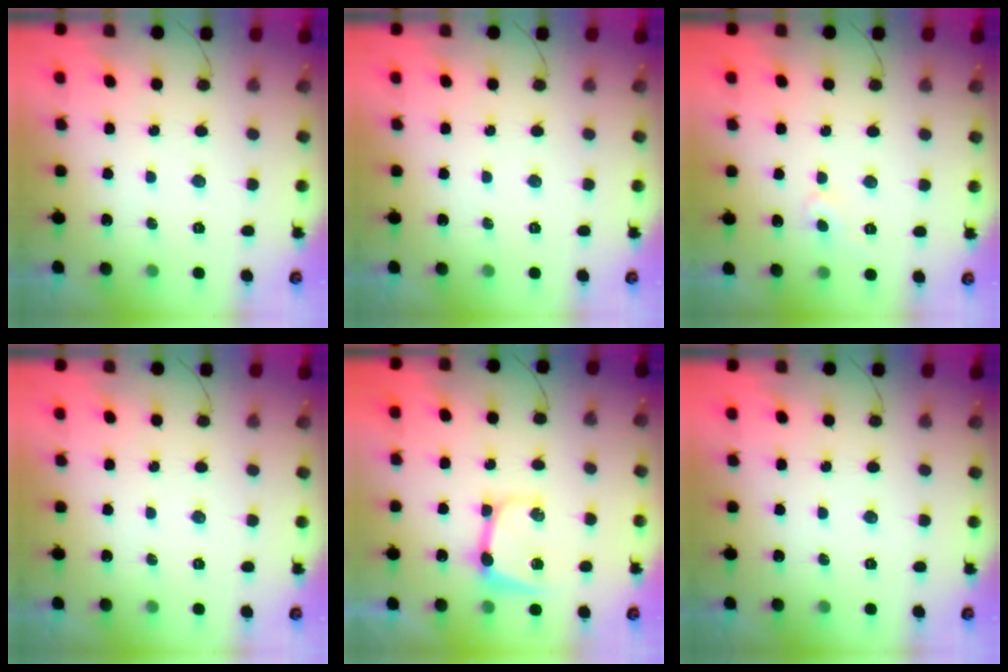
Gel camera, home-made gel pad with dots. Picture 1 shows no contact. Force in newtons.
{"total": 0.0}
{"total": 4.8, "press": 4.7, "slide": 0.5}
{"total": 0.0}
{"total": 7.9, "press": 7.9, "slide": 0.7}
{"total": 0.0}